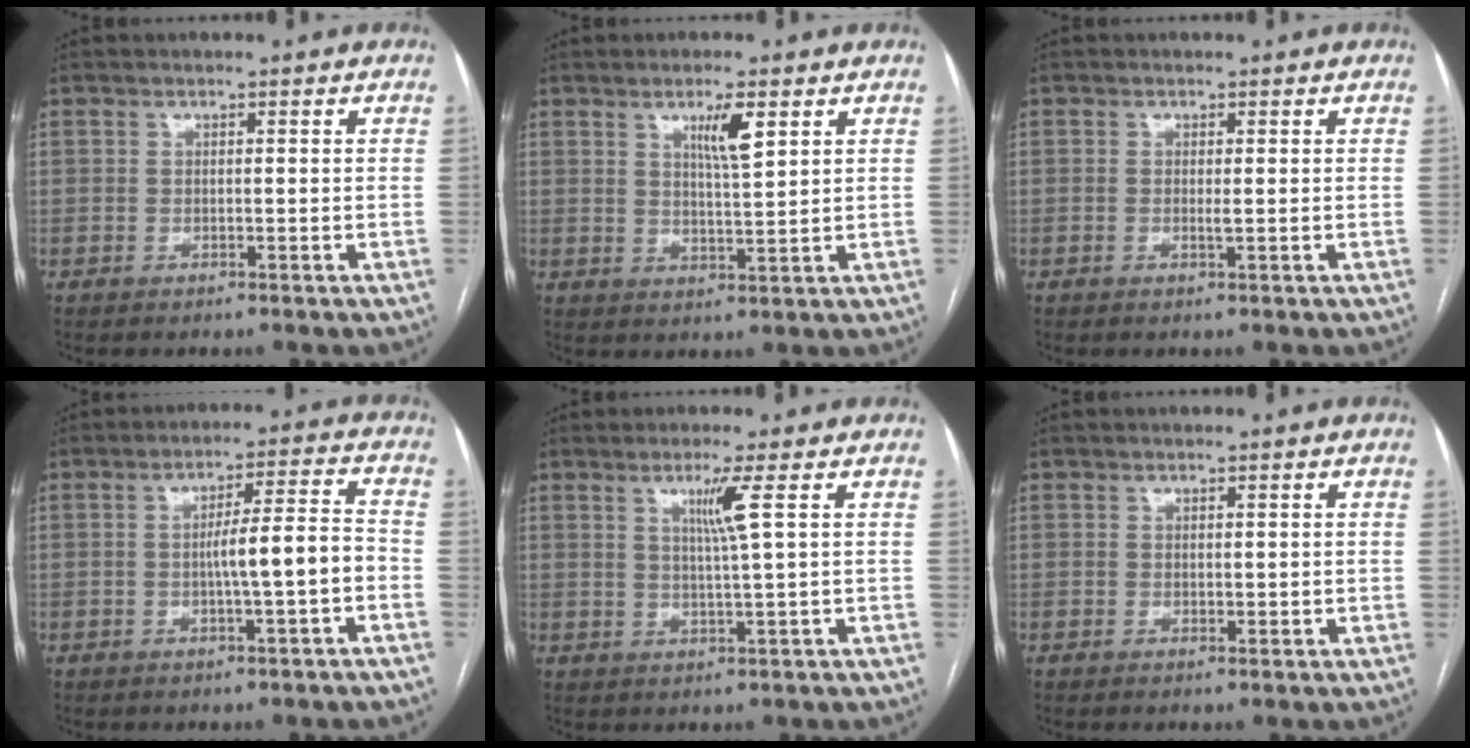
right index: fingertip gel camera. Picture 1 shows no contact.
{"total": 4.9, "force": [2.5, 0.4, 4.3], "torque": [-0.074, -0.005, 0.042]}
{"total": 0.8, "force": [0.0, 0.0, 0.8], "torque": [-0.016, -0.002, 0.001]}
{"total": 7.3, "force": [-1.6, 0.2, 7.1], "torque": [-0.113, 0.017, -0.025]}
{"total": 4.2, "force": [1.5, -1.2, 3.7], "torque": [-0.073, -0.006, 0.031]}
{"total": 1.0, "force": [0.2, 0.6, 0.7], "torque": [-0.008, -0.002, 0.004]}